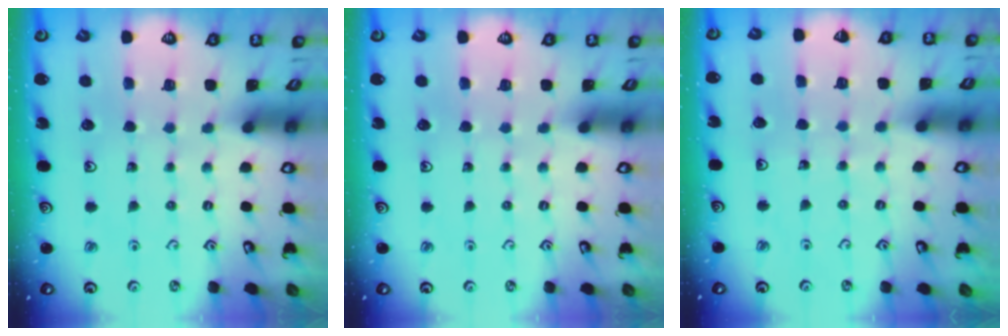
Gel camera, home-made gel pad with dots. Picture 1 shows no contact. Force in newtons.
{"total": 0.0}
{"total": 1.7, "press": 1.7, "slide": 0.1}